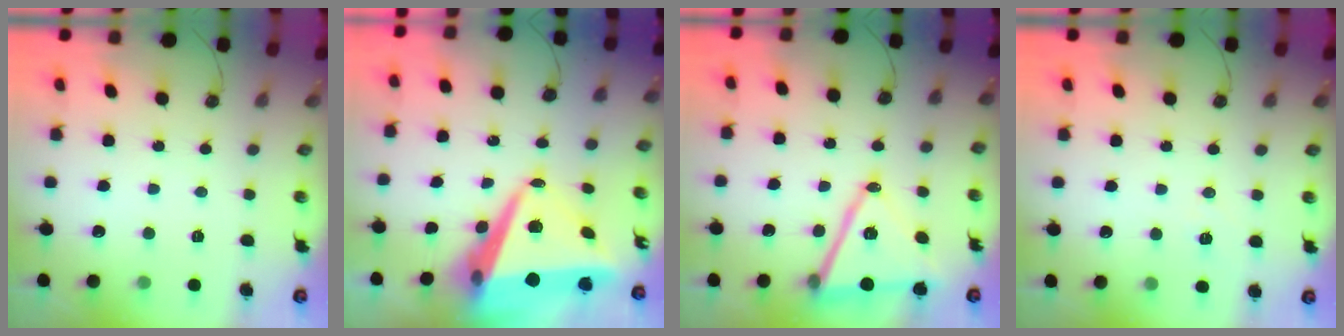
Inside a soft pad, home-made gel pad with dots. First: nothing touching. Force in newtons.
{"total": 14.8, "press": 14.5, "slide": 3.0}
{"total": 15.7, "press": 15.2, "slide": 3.7}
{"total": 6.5, "press": 4.8, "slide": 4.4}